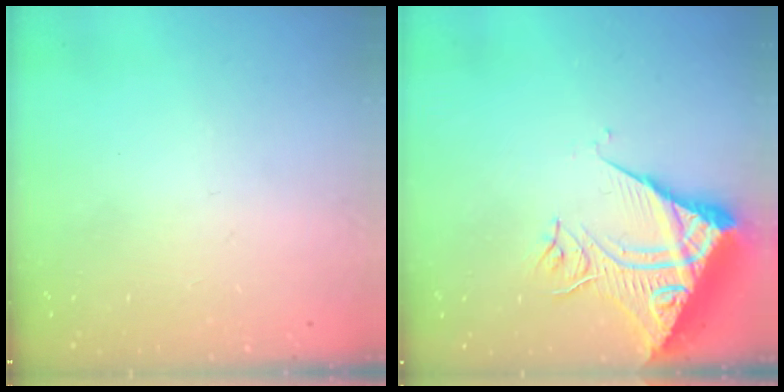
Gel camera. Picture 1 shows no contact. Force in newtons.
{"total": 11.1, "press": 11.0, "slide": 1.3}